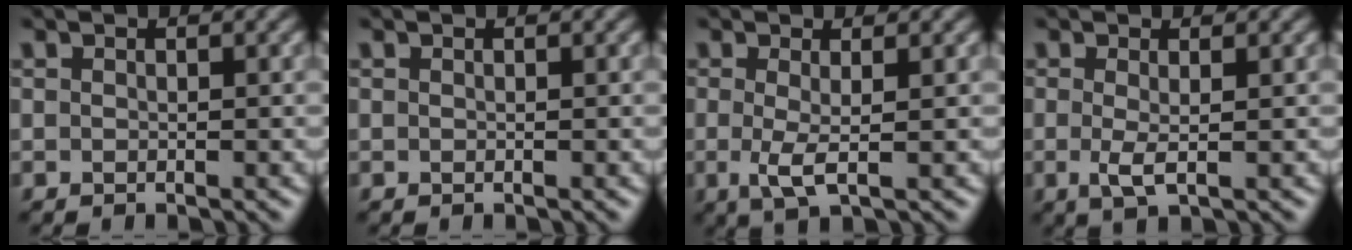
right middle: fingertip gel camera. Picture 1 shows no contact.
{"total": 0.0}
{"total": 2.4, "force": [-0.1, 0.4, 2.3], "torque": [-0.051, -0.004, -0.002]}
{"total": 2.0, "force": [-0.2, 0.4, 1.9], "torque": [-0.042, -0.004, -0.004]}